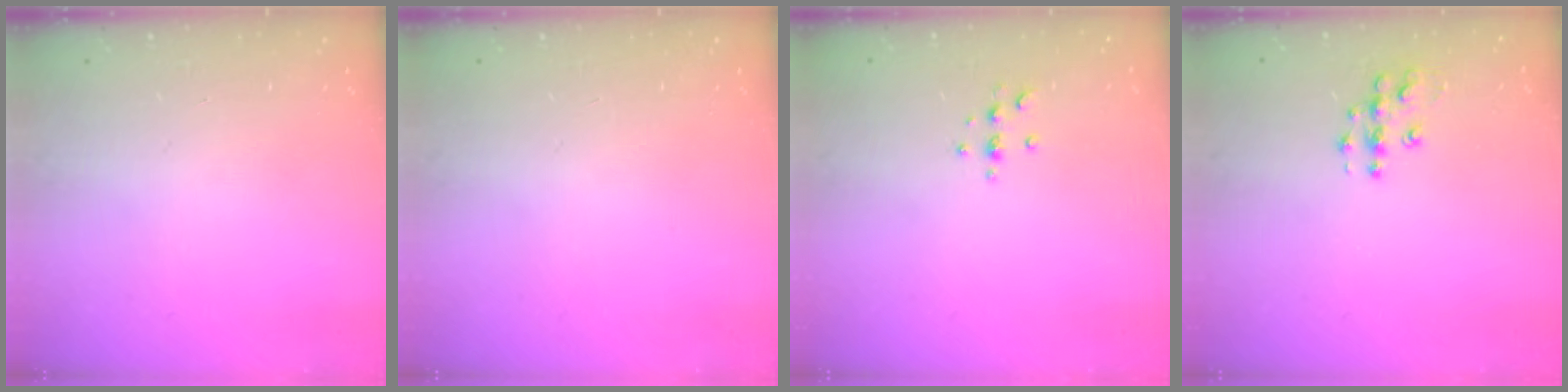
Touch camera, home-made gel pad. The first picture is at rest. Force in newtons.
{"total": 0.0}
{"total": 2.9, "press": 2.9, "slide": 0.4}
{"total": 7.1, "press": 7.1, "slide": 0.3}